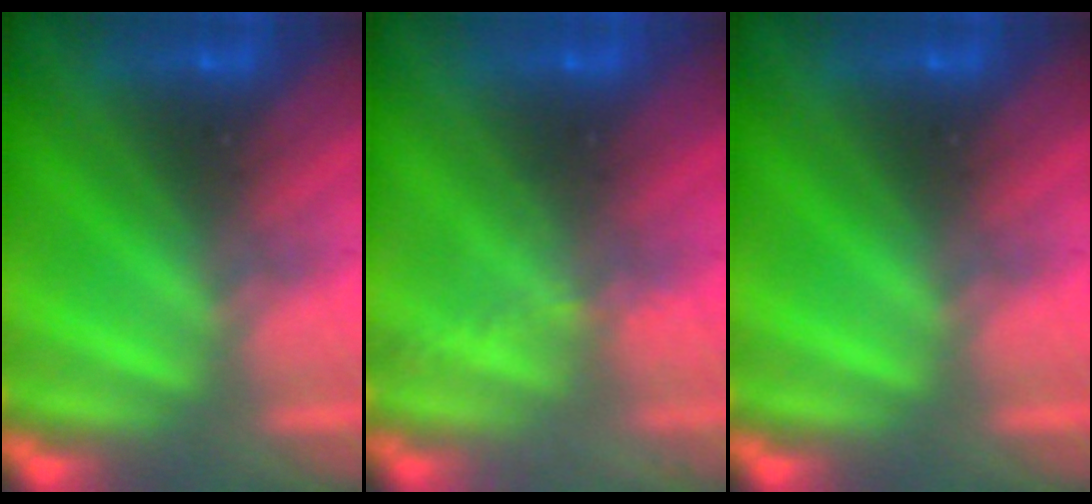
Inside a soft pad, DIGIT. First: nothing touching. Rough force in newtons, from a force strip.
{"total": 2.1}
{"total": 0.0}